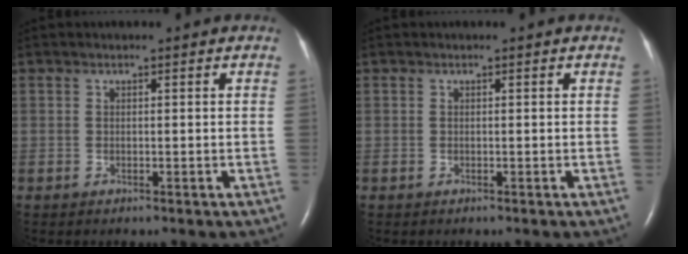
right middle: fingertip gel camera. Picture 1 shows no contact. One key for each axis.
{"total": 0.0}